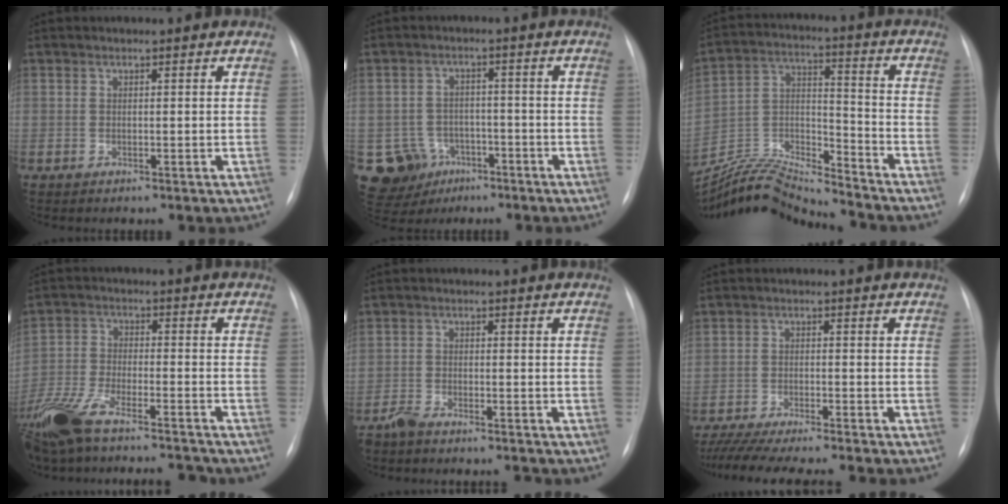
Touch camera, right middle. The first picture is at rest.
{"total": 8.8, "force": [-4.1, 7.5, 2.2], "torque": [-0.050, 0.008, -0.052]}
{"total": 14.3, "force": [-14.1, -0.5, 2.4], "torque": [-0.048, 0.026, -0.262]}
{"total": 16.7, "force": [-14.1, 2.8, 8.6], "torque": [-0.193, -0.012, -0.242]}
{"total": 3.7, "force": [-3.5, 0.4, 1.2], "torque": [-0.023, -0.010, -0.062]}
{"total": 13.3, "force": [-11.7, -0.4, 6.2], "torque": [-0.087, -0.024, -0.180]}